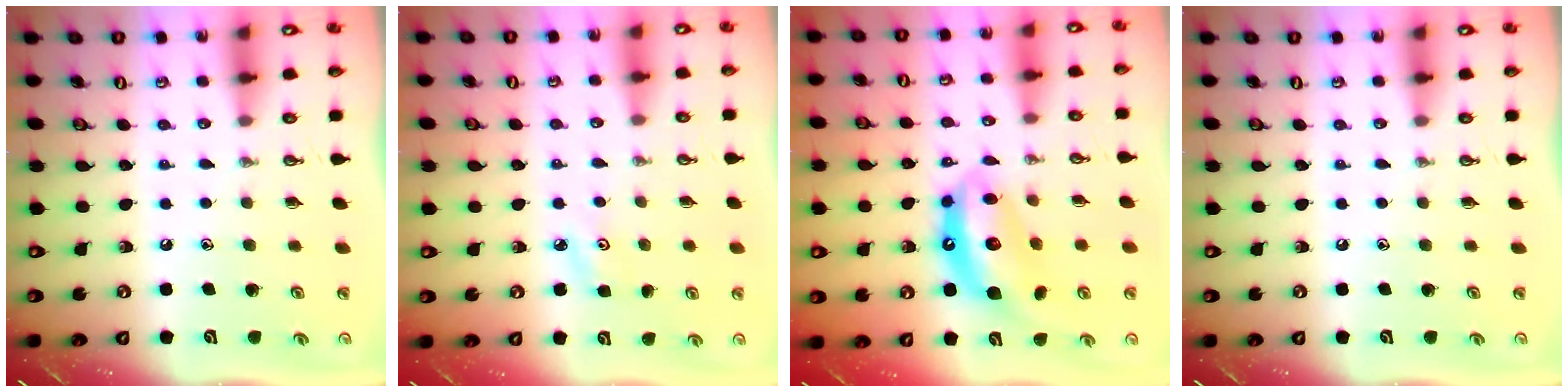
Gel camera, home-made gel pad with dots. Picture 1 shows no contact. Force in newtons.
{"total": 4.5, "press": 4.4, "slide": 0.6}
{"total": 12.8, "press": 12.8, "slide": 1.1}
{"total": 0.0}